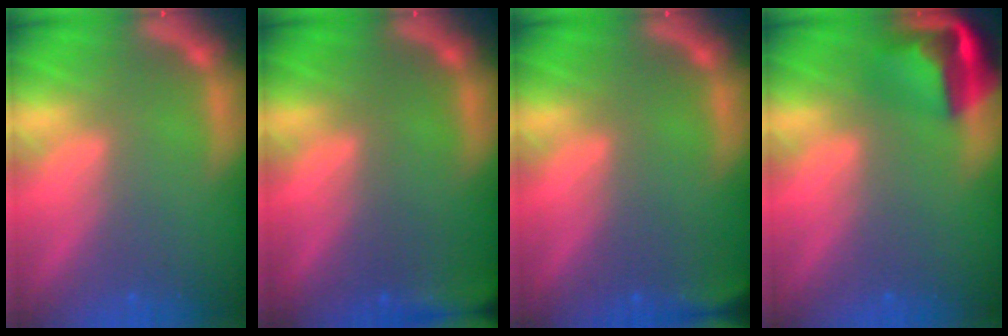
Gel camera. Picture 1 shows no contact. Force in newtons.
{"total": 6.0}
{"total": 2.9}
{"total": 5.5}